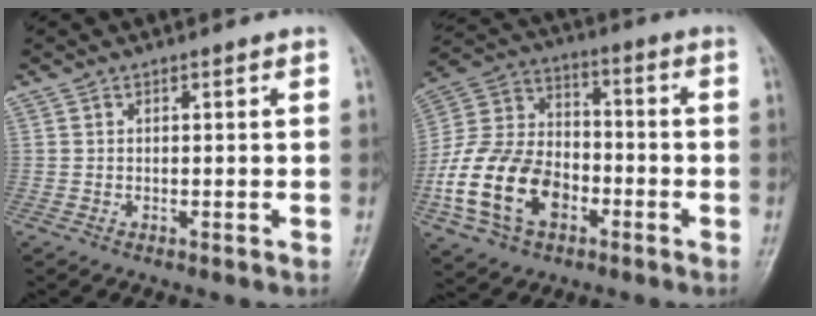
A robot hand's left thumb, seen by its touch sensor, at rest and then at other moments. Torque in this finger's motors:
{"motor_torque": [0.79, 4.22, 1.71, 1.06, 0.54]}